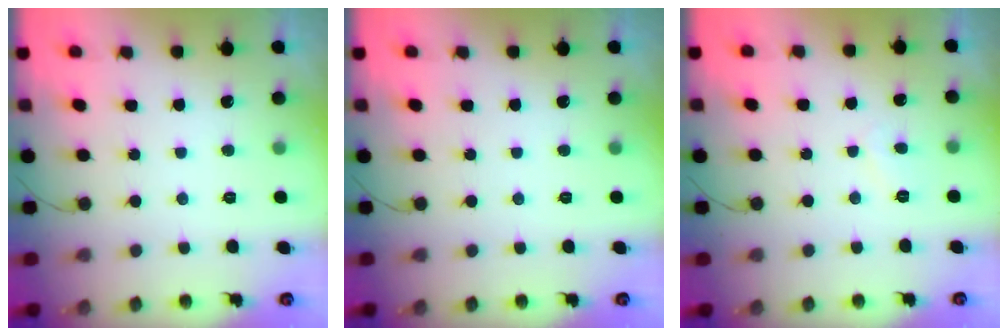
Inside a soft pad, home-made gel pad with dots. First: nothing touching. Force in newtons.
{"total": 0.0}
{"total": 3.0, "press": 2.9, "slide": 0.3}